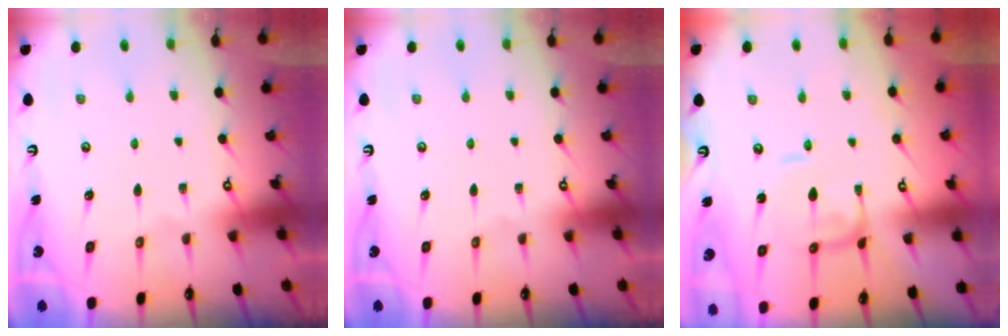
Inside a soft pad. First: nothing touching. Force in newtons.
{"total": 0.0}
{"total": 0.9, "press": 0.8, "slide": 0.3}